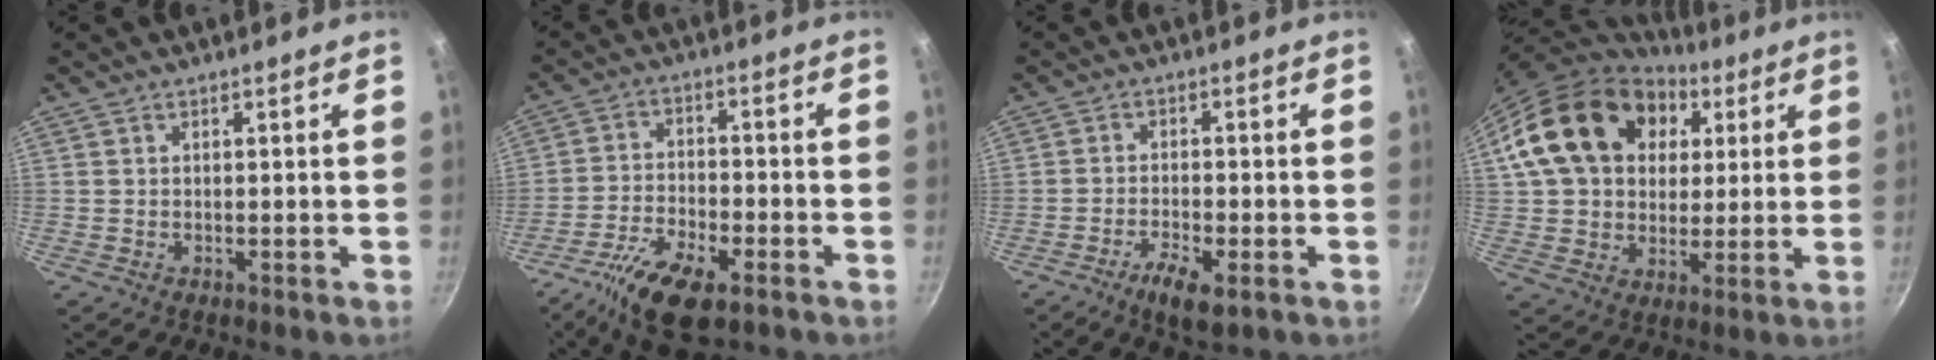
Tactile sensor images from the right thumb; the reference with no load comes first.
{"total": 12.6, "force": [-7.2, 5.1, 8.9], "torque": [-0.164, 0.026, -0.133]}
{"total": 5.9, "force": [-3.0, 1.9, 4.7], "torque": [-0.085, 0.012, -0.052]}
{"total": 22.3, "force": [6.8, 16.8, 12.9], "torque": [-0.210, 0.015, 0.116]}